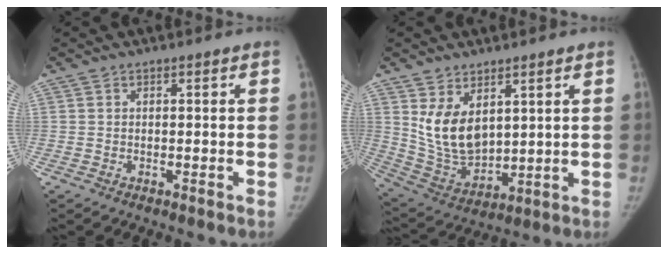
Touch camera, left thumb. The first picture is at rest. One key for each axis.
{"total": 11.4, "fx": 4.3, "fy": 6.9, "fz": 7.9, "tx": -0.122, "ty": -0.031, "tz": 0.108}